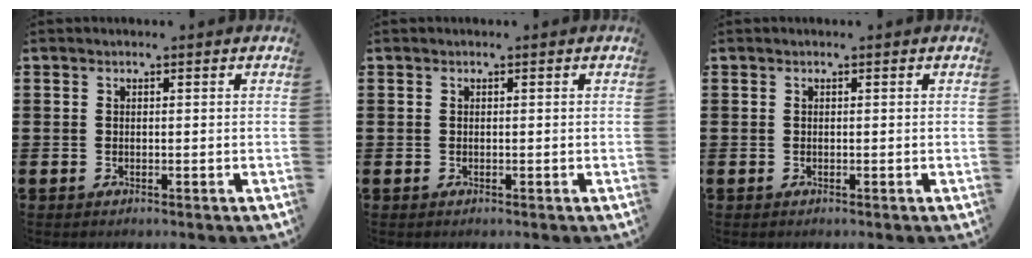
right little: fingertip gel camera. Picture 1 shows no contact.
{"total": 0.0}
{"total": 0.0}